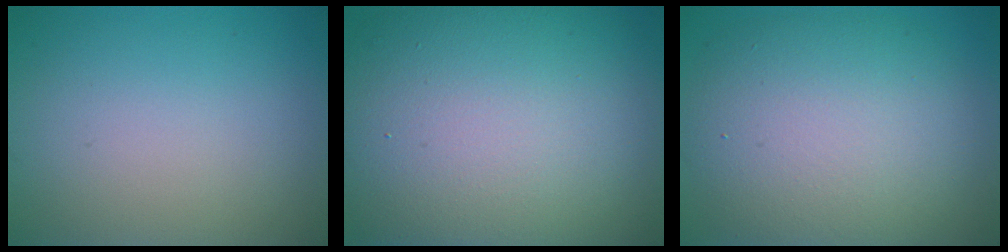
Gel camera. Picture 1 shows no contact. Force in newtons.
{"total": 17.4, "press": 17.3, "slide": 1.0}
{"total": 10.1, "press": 10.1, "slide": 0.6}